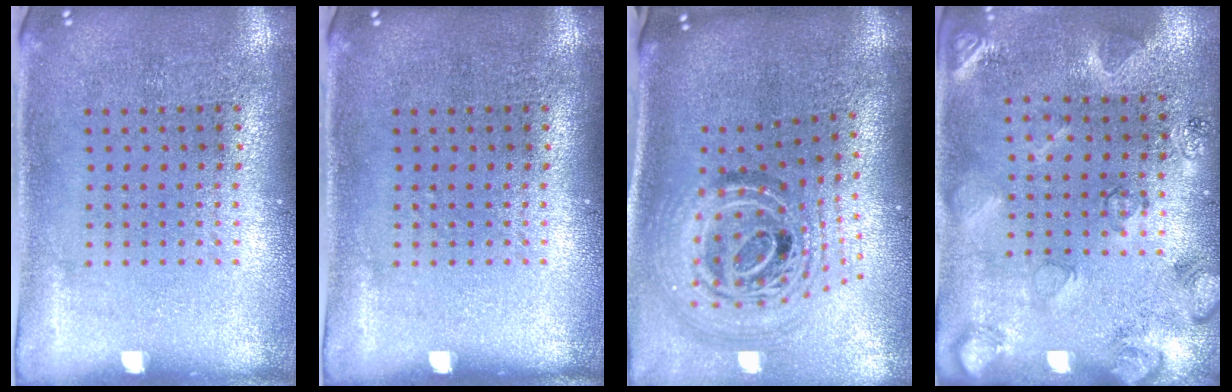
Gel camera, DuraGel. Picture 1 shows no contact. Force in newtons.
{"total": 0.0}
{"total": 2.1, "press": 1.7, "slide": 1.3}
{"total": 2.1, "press": 1.9, "slide": 0.8}